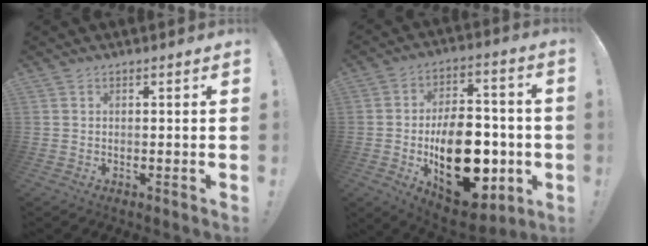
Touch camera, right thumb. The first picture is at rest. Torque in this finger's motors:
{"motor_torque": [2.21, 2.79, 1.54, -1.24, 0.16]}